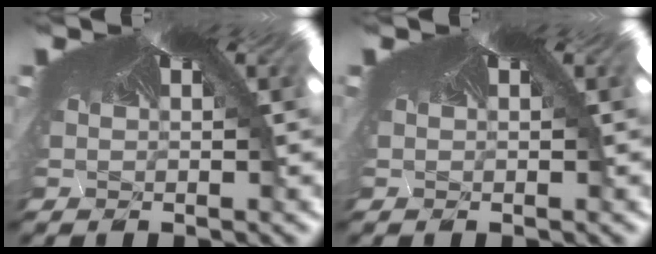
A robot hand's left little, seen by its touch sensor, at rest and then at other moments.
{"total": 0.0}